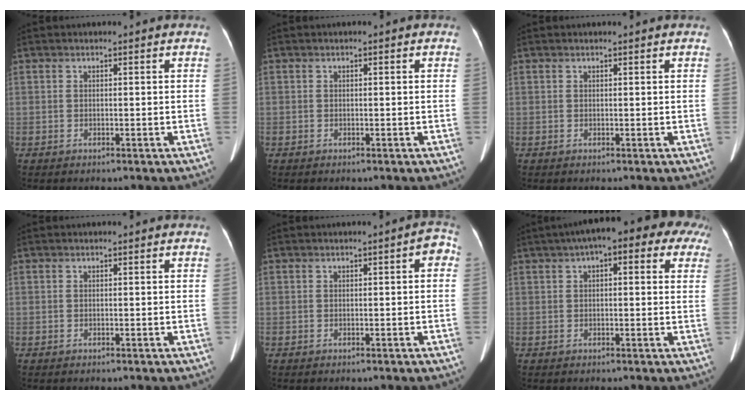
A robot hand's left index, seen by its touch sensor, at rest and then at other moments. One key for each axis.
{"total": 0.6, "fx": -0.2, "fy": 0.6, "fz": 0.0, "tx": 0.001, "ty": 0.006, "tz": -0.006}
{"total": 0.0}
{"total": 0.0}
{"total": 2.0, "fx": -0.1, "fy": 0.7, "fz": 1.9, "tx": -0.007, "ty": 0.010, "tz": -0.006}
{"total": 13.7, "fx": 7.6, "fy": 4.3, "fz": 10.6, "tx": -0.142, "ty": 0.056, "tz": 0.091}